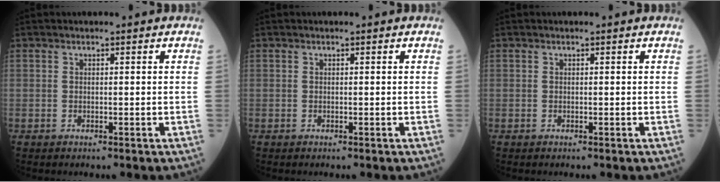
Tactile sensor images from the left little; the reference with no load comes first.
{"total": 0.0}
{"total": 0.0}